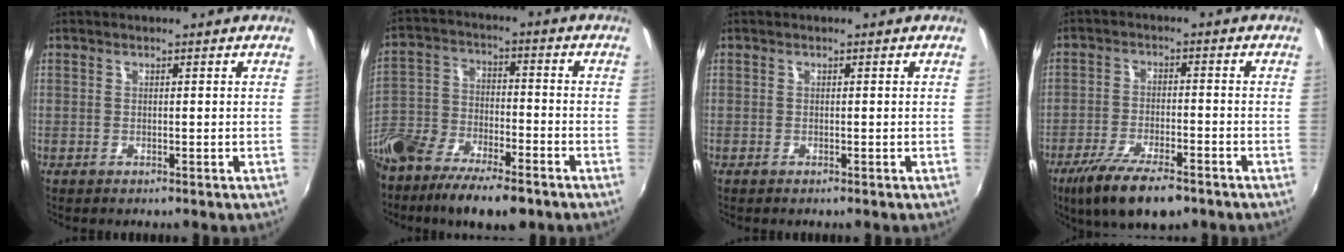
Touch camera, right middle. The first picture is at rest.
{"total": 16.7, "force": [-11.1, 7.2, 10.3], "torque": [-0.232, -0.033, -0.200]}
{"total": 0.0}
{"total": 11.9, "force": [-8.3, 3.3, 7.8], "torque": [-0.174, -0.032, -0.144]}